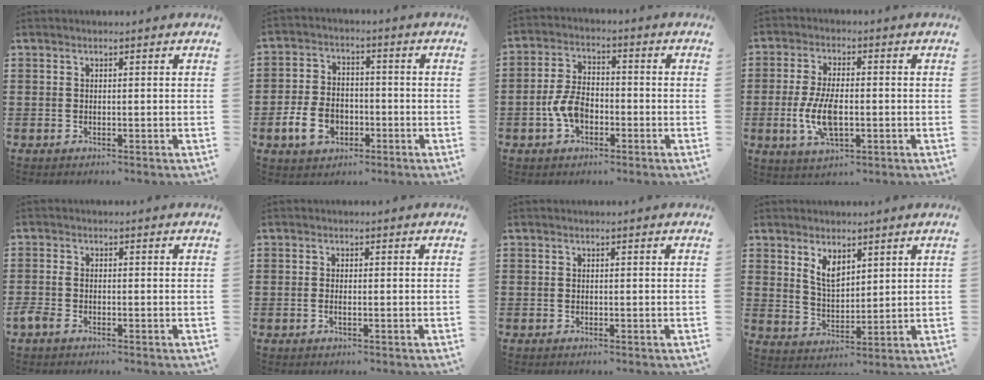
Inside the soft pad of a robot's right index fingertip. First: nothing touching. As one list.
[{"total": 6.7, "force": [-2.7, 4.6, 4.0], "torque": [-0.099, 0.004, -0.055]}, {"total": 6.1, "force": [-2.2, 3.5, 4.6], "torque": [-0.115, -0.002, -0.046]}, {"total": 7.4, "force": [-1.5, 3.4, 6.4], "torque": [-0.144, -0.003, -0.032]}, {"total": 1.4, "force": [-1.0, 0.5, 0.8], "torque": [-0.032, -0.006, -0.024]}, {"total": 0.9, "force": [-0.4, 0.1, 0.8], "torque": [-0.015, -0.004, -0.006]}, {"total": 0.0}, {"total": 4.6, "force": [2.8, 2.3, 2.8], "torque": [-0.064, 0.003, 0.052]}]